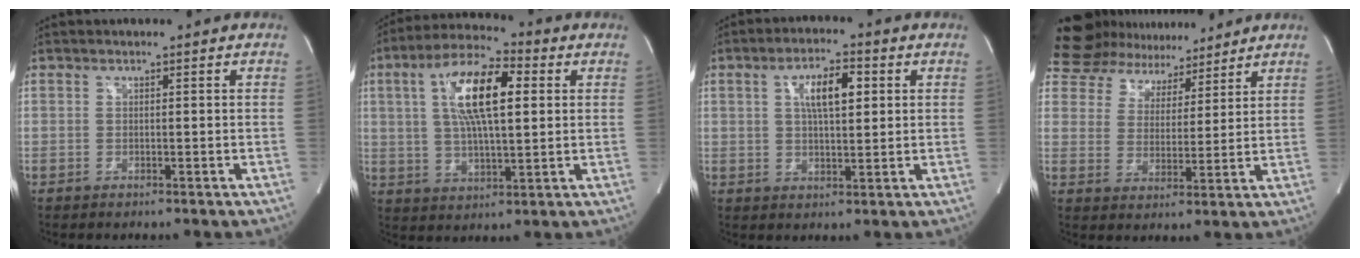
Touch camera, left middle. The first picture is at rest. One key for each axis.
{"total": 13.9, "fx": 3.4, "fy": 3.8, "fz": 12.9, "tx": -0.246, "ty": 0.022, "tz": 0.056}
{"total": 7.2, "fx": 2.1, "fy": 2.2, "fz": 6.5, "tx": -0.115, "ty": 0.013, "tz": 0.037}
{"total": 15.8, "fx": 13.9, "fy": 6.3, "fz": 4.2, "tx": -0.087, "ty": 0.029, "tz": 0.214}